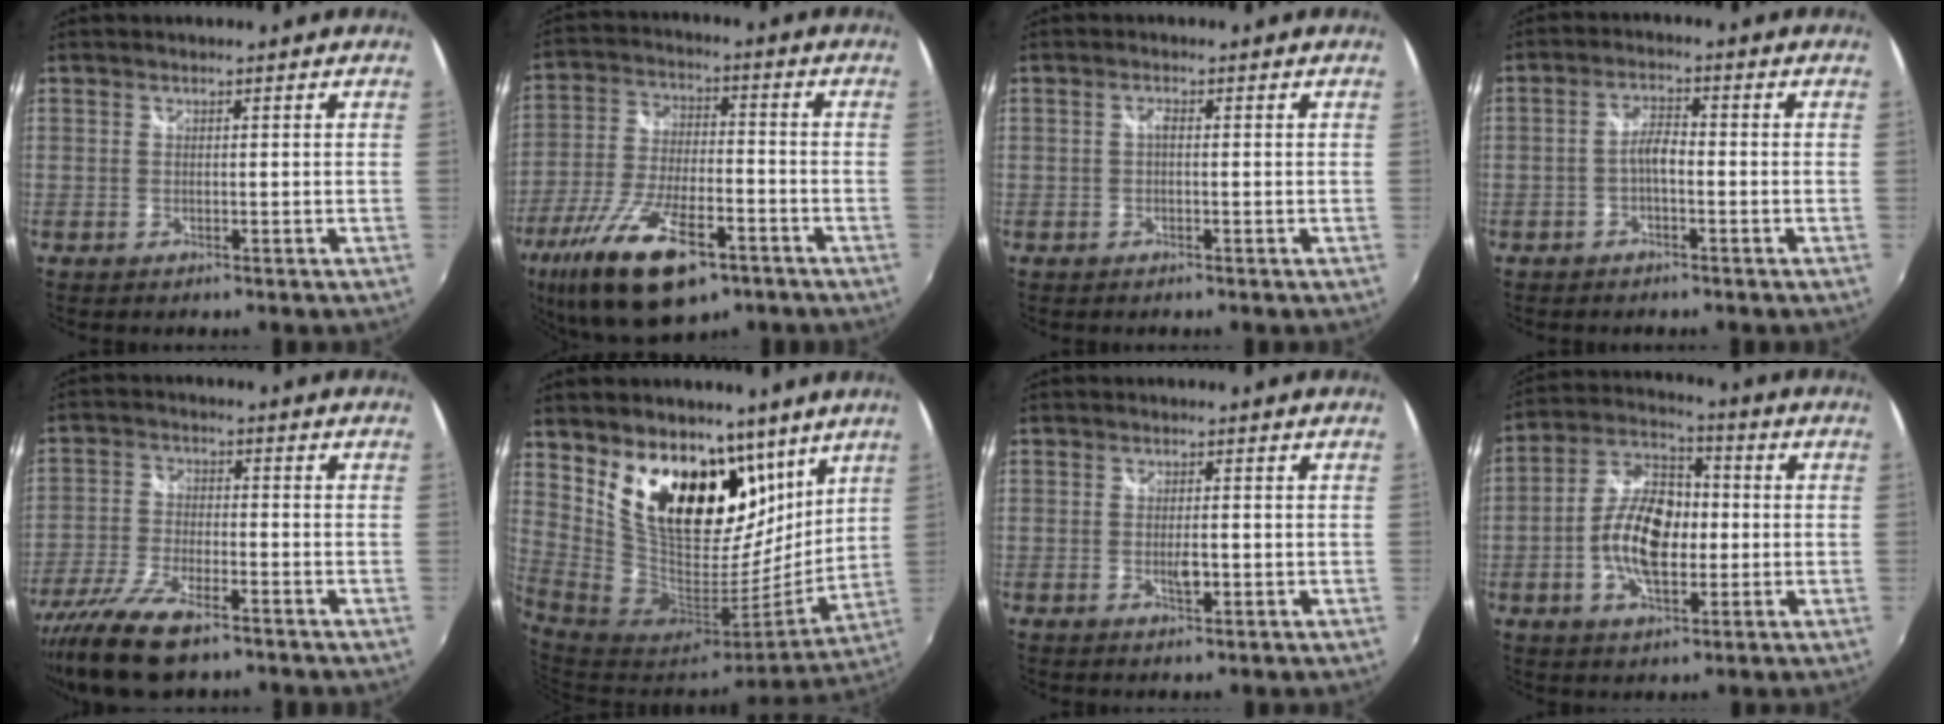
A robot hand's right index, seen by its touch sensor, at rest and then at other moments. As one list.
[{"total": 20.0, "force": [-11.6, 8.0, 14.2], "torque": [-0.292, -0.047, -0.201]}, {"total": 1.0, "force": [-0.1, 0.4, 0.9], "torque": [-0.018, 0.005, -0.005]}, {"total": 3.3, "force": [-1.3, 1.1, 2.9], "torque": [-0.058, 0.009, -0.025]}, {"total": 12.2, "force": [-8.7, 3.9, 7.6], "torque": [-0.176, -0.030, -0.170]}, {"total": 20.5, "force": [11.4, 11.3, 12.7], "torque": [-0.220, -0.010, 0.210]}, {"total": 2.8, "force": [-0.6, 1.0, 2.6], "torque": [-0.043, -0.005, -0.008]}, {"total": 13.2, "force": [-1.8, 7.1, 10.9], "torque": [-0.217, 0.013, -0.037]}]